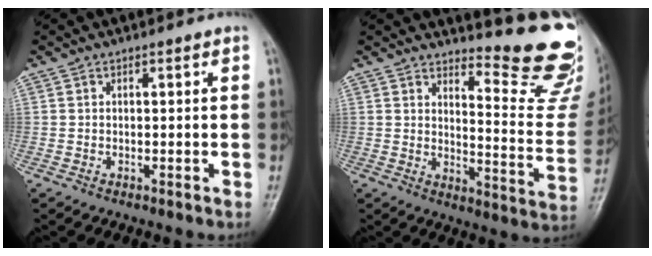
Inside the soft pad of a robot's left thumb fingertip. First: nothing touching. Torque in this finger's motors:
{"motor_torque": [0.25, -0.06, 0.11, -0.05, -0.03]}